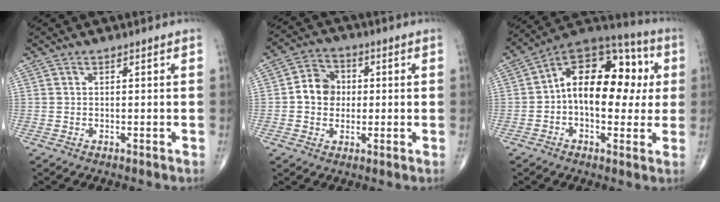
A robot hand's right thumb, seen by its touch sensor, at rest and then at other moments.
{"total": 7.3, "force": [0.1, 6.2, 3.7], "torque": [-0.038, 0.016, -0.009]}
{"total": 19.0, "force": [1.3, 11.5, 15.0], "torque": [-0.187, 0.039, 0.011]}